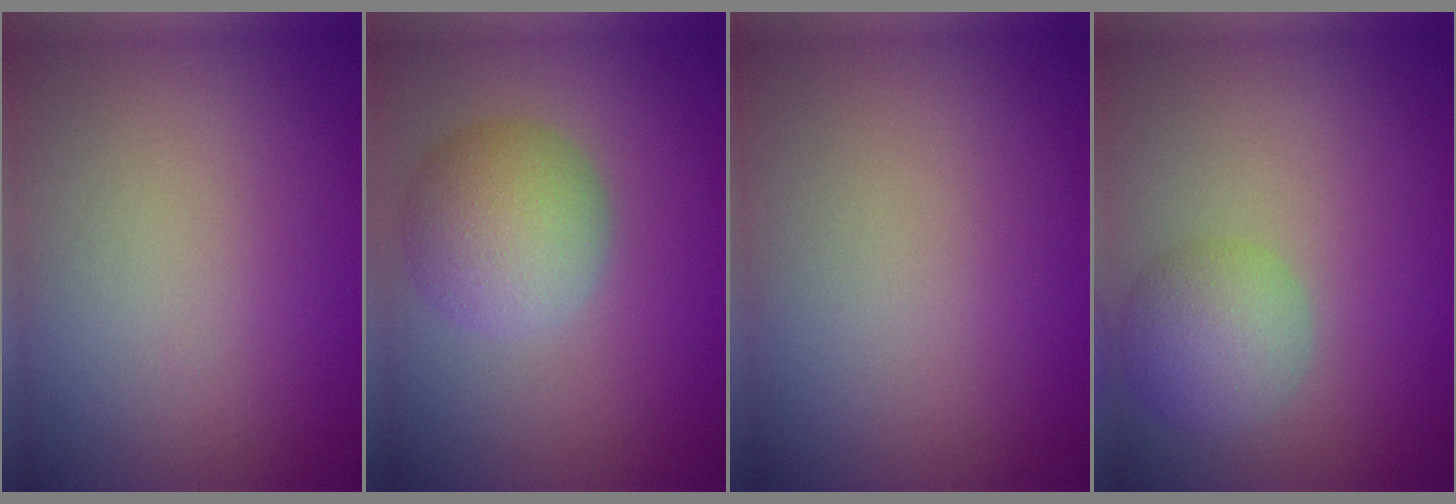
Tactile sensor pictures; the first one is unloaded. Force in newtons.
{"total": 5.1, "press": 5.1, "slide": 0.1}
{"total": 0.0}
{"total": 3.5, "press": 3.5, "slide": 0.2}